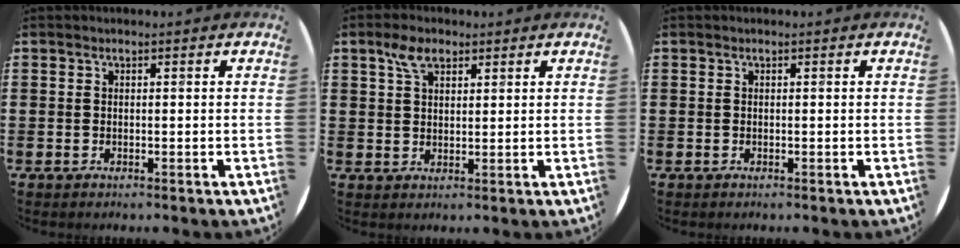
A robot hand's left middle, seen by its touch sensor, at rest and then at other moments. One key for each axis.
{"total": 3.9, "fx": 2.6, "fy": 2.0, "fz": 2.1, "tx": -0.039, "ty": 0.006, "tz": 0.045}
{"total": 0.0}